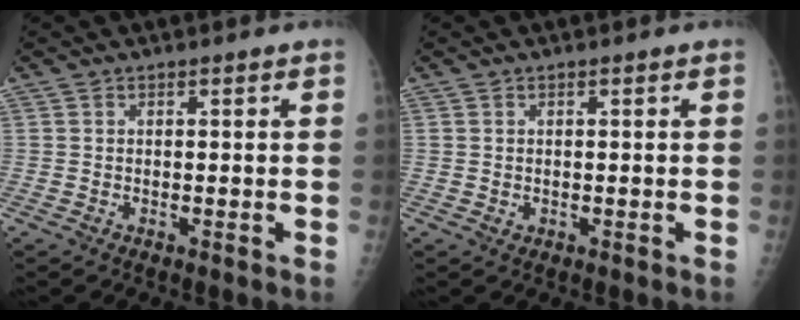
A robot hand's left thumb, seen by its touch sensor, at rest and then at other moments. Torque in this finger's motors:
{"motor_torque": [-0.36, 0.29, -0.11, -0.08, 0.00]}